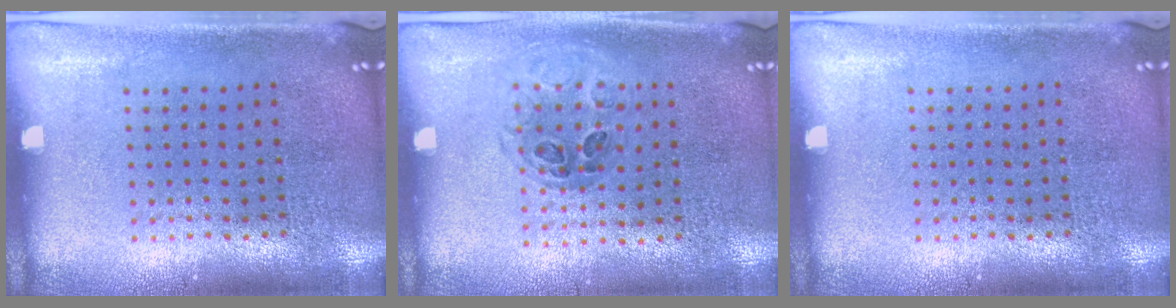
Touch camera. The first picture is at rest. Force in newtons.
{"total": 1.0, "press": 0.7, "slide": 0.6}
{"total": 0.0}